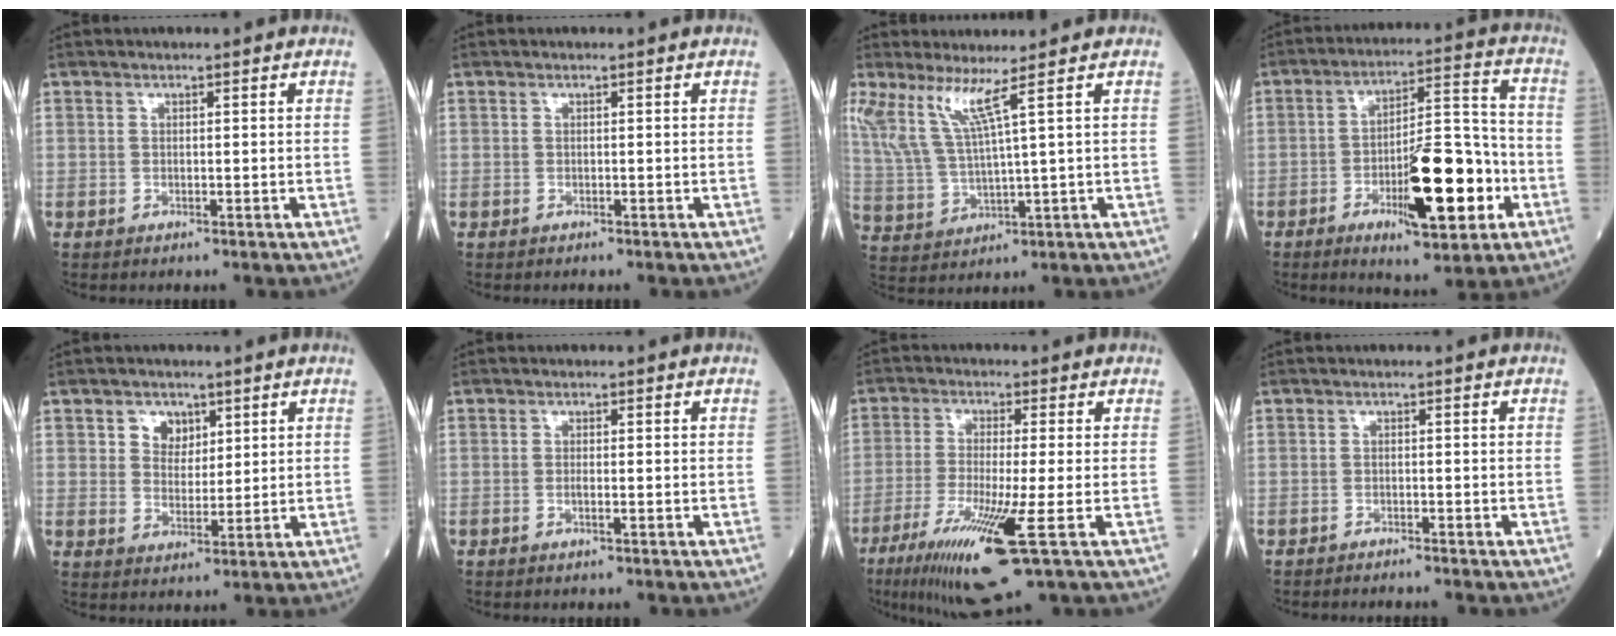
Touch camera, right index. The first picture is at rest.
{"total": 0.0}
{"total": 7.0, "force": [4.4, -1.1, 5.4], "torque": [-0.124, 0.001, 0.104]}
{"total": 14.8, "force": [-5.2, 3.8, 13.4], "torque": [-0.206, 0.008, -0.075]}
{"total": 4.0, "force": [2.0, 3.1, 1.6], "torque": [-0.024, 0.005, 0.036]}
{"total": 0.9, "force": [-0.2, 0.0, 0.8], "torque": [-0.019, 0.000, -0.002]}
{"total": 12.6, "force": [-5.4, 0.0, 11.3], "torque": [-0.219, -0.040, -0.090]}
{"total": 2.5, "force": [-2.4, 0.0, 0.7], "torque": [-0.012, -0.003, -0.032]}